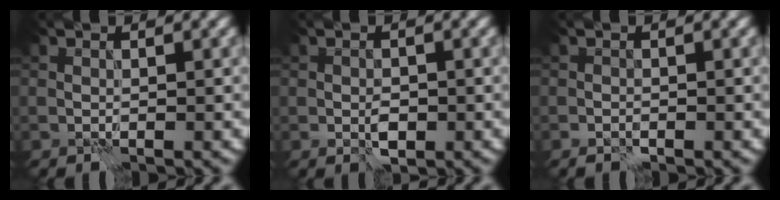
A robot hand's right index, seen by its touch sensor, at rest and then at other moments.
{"total": 2.0, "force": [-0.5, 1.3, 1.4], "torque": [-0.026, -0.002, -0.009]}
{"total": 0.9, "force": [-0.7, 0.5, 0.3], "torque": [-0.005, 0.000, -0.015]}